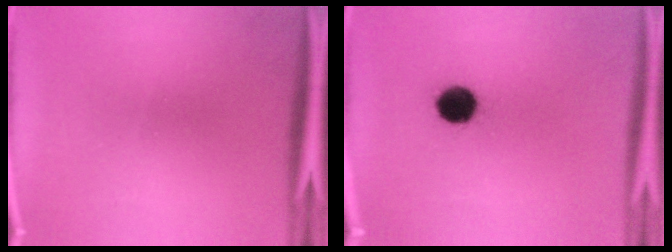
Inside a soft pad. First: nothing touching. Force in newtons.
{"total": 7.0}